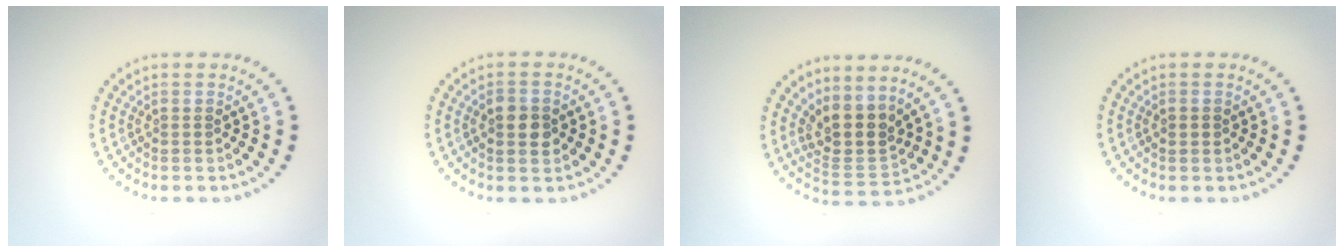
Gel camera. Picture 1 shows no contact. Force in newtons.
{"total": 2.2, "press": 2.2, "slide": 0.1}
{"total": 3.7, "press": 2.9, "slide": 2.4}
{"total": 1.1, "press": 1.1, "slide": 0.0}